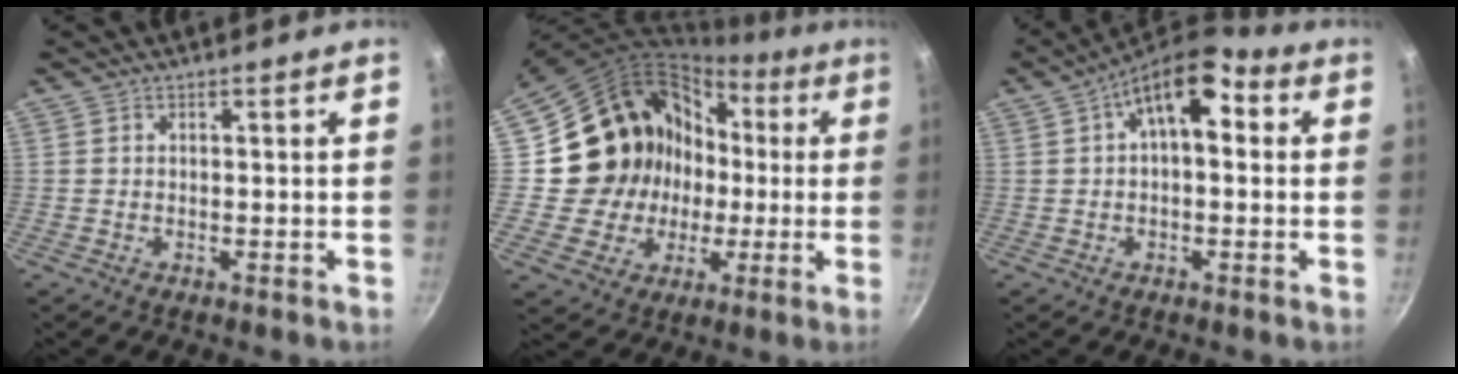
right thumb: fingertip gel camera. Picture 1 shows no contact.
{"total": 18.1, "force": [0.2, 17.0, 6.2], "torque": [-0.085, 0.036, 0.010]}
{"total": 11.2, "force": [3.2, 5.8, 9.0], "torque": [-0.117, 0.028, 0.037]}